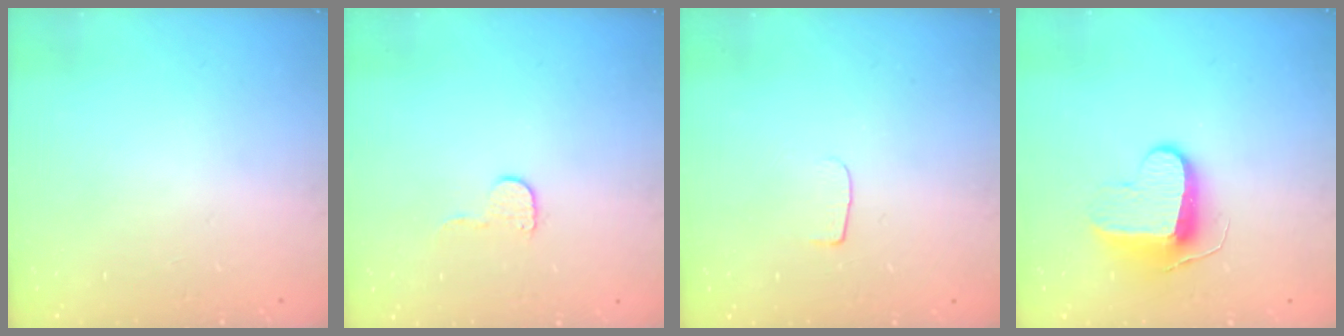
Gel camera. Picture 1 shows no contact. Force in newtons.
{"total": 5.0, "press": 4.9, "slide": 0.5}
{"total": 3.3, "press": 3.3, "slide": 0.3}
{"total": 9.3, "press": 9.3, "slide": 0.3}